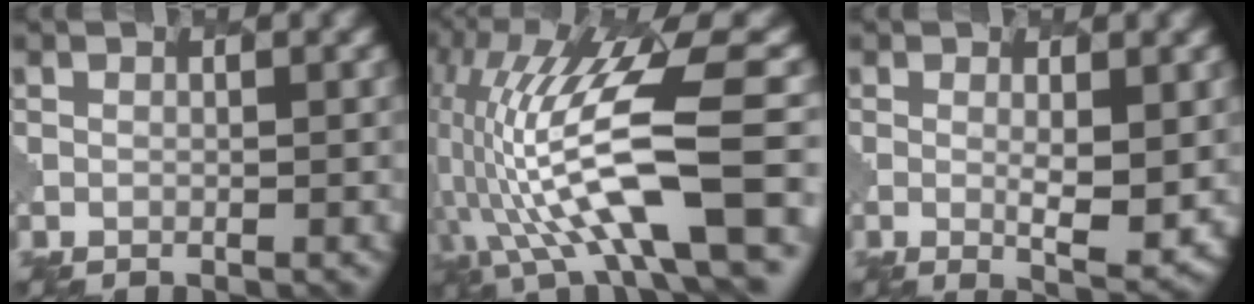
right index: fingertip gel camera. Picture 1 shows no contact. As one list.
[{"total": 13.2, "force": [-1.5, 3.8, 12.5], "torque": [-0.239, 0.015, -0.022]}, {"total": 3.8, "force": [0.5, 0.8, 3.7], "torque": [-0.060, -0.011, 0.013]}]